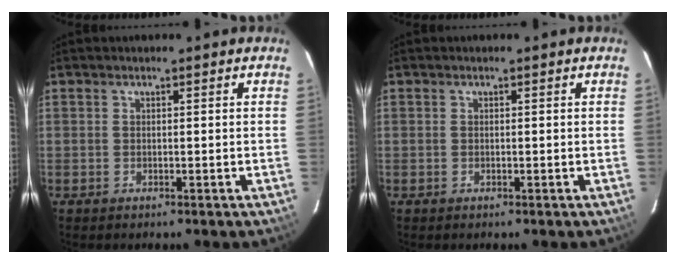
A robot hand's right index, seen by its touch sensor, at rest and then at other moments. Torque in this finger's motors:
{"motor_torque": [0.01, 0.01, 0.01, 0.00]}